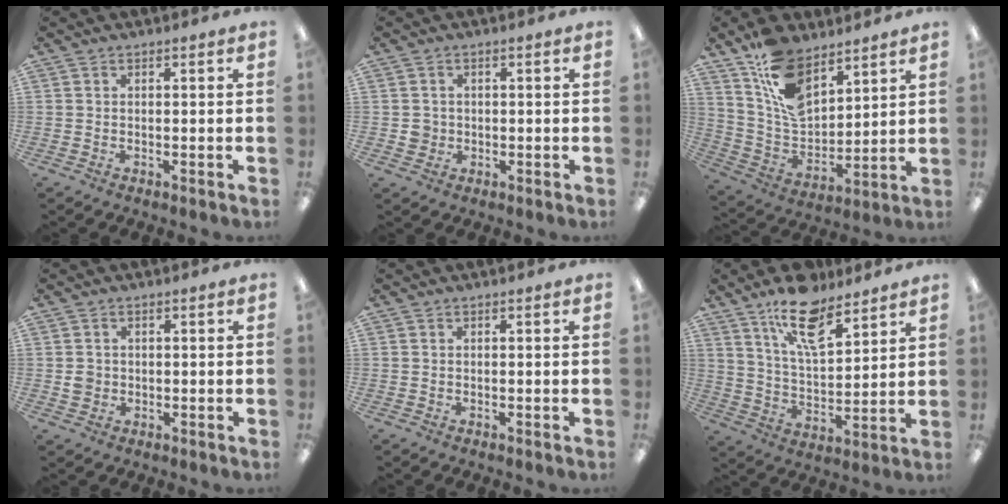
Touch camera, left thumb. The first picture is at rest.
{"total": 2.6, "force": [0.0, 2.5, 0.4], "torque": [-0.003, 0.001, -0.005]}
{"total": 14.3, "force": [8.6, 7.6, 8.5], "torque": [-0.174, -0.036, 0.165]}
{"total": 2.4, "force": [0.0, 2.2, 0.8], "torque": [-0.008, 0.001, -0.002]}
{"total": 0.0}
{"total": 14.8, "force": [10.3, 5.8, 8.8], "torque": [-0.146, -0.048, 0.179]}